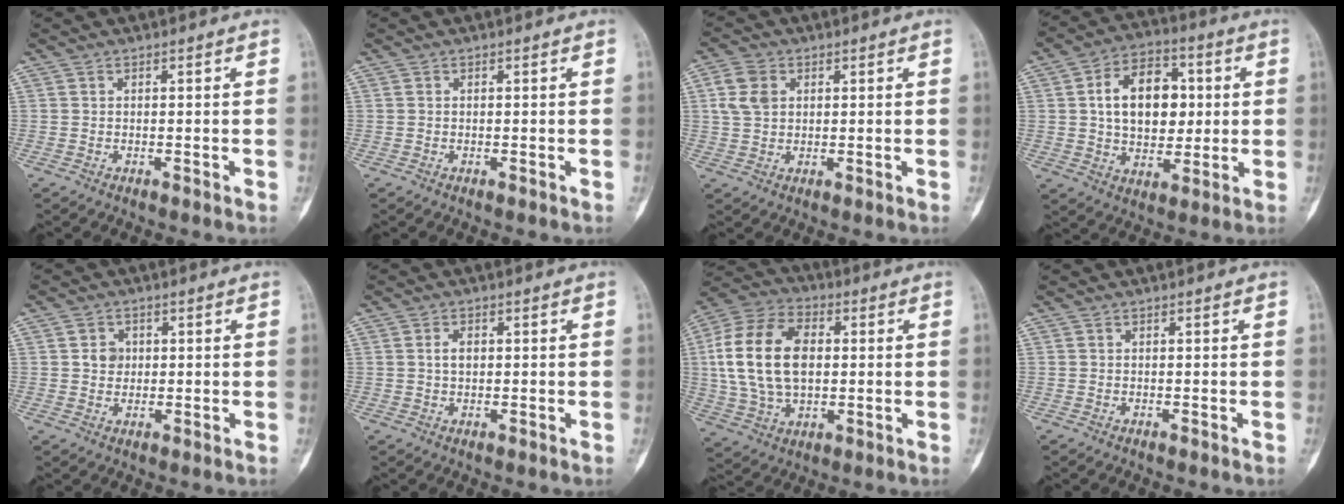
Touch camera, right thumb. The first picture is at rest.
{"total": 0.0}
{"total": 5.8, "force": [1.7, 4.3, 3.6], "torque": [-0.064, 0.005, 0.033]}
{"total": 15.3, "force": [2.4, 10.3, 11.1], "torque": [-0.134, 0.007, 0.037]}
{"total": 3.4, "force": [0.6, 2.9, 1.6], "torque": [-0.005, 0.000, 0.010]}
{"total": 2.4, "force": [0.5, 1.5, 1.8], "torque": [-0.026, 0.002, 0.009]}
{"total": 19.1, "force": [1.9, 12.2, 14.6], "torque": [-0.274, 0.012, 0.035]}
{"total": 0.0}